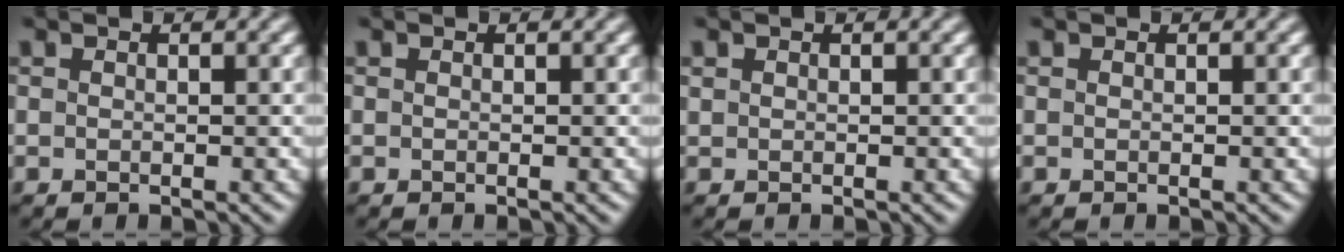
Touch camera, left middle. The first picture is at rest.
{"total": 0.0}
{"total": 0.0}
{"total": 0.0}